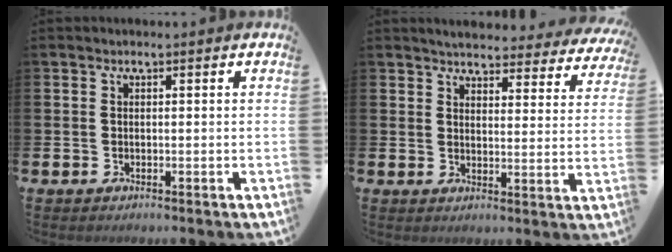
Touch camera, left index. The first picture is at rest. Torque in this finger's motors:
{"motor_torque": [1.06, -1.08, 0.40, 0.02]}